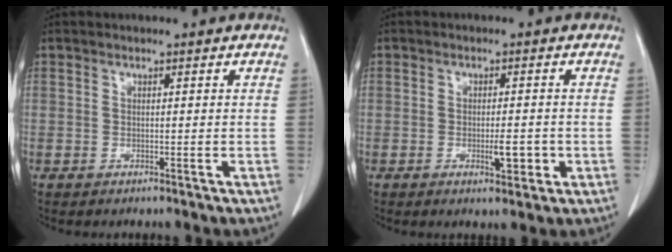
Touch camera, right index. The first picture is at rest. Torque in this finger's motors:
{"motor_torque": [-0.09, 0.06, -0.04, 0.02]}